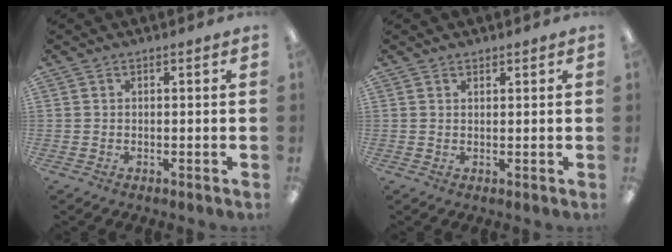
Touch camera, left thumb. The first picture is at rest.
{"total": 1.0, "force": [1.0, 0.3, 0.0], "torque": [-0.001, -0.001, 0.018]}